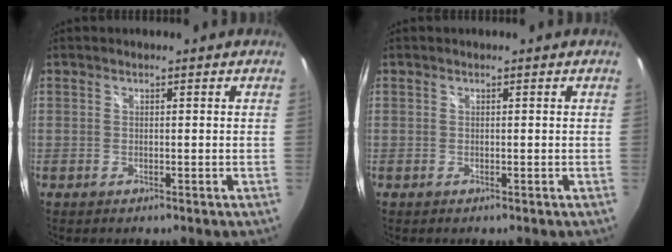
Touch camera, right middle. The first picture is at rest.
{"total": 0.0}